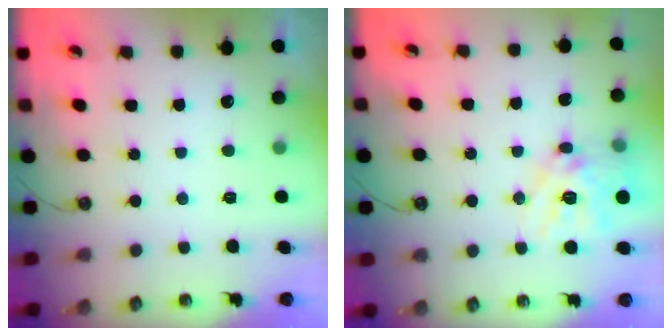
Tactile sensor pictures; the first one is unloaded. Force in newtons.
{"total": 15.1, "press": 15.1, "slide": 1.3}